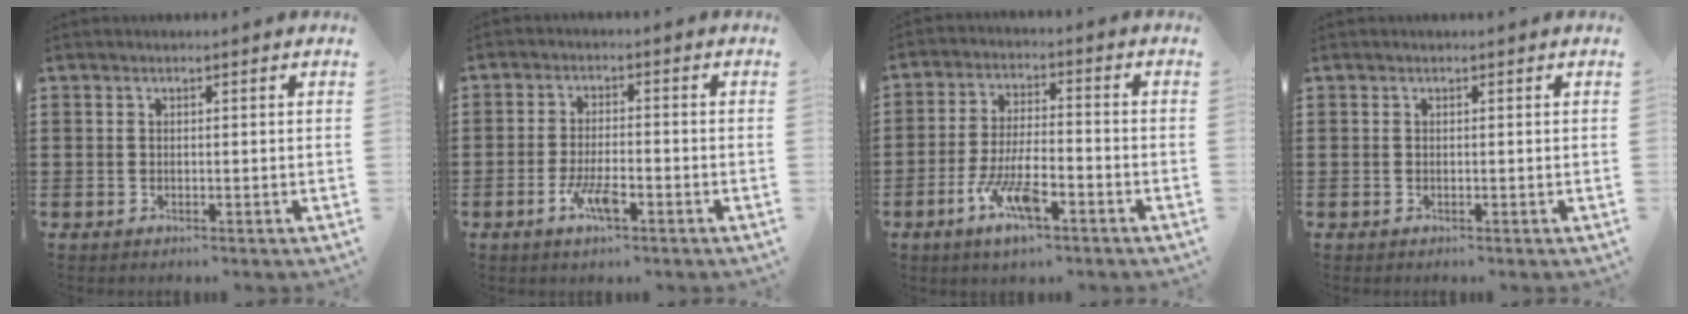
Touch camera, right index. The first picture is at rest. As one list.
[{"total": 4.9, "force": [-2.5, 1.2, 4.0], "torque": [-0.092, -0.005, -0.051]}, {"total": 8.8, "force": [-4.5, 2.6, 7.1], "torque": [-0.157, -0.005, -0.085]}, {"total": 0.0}]